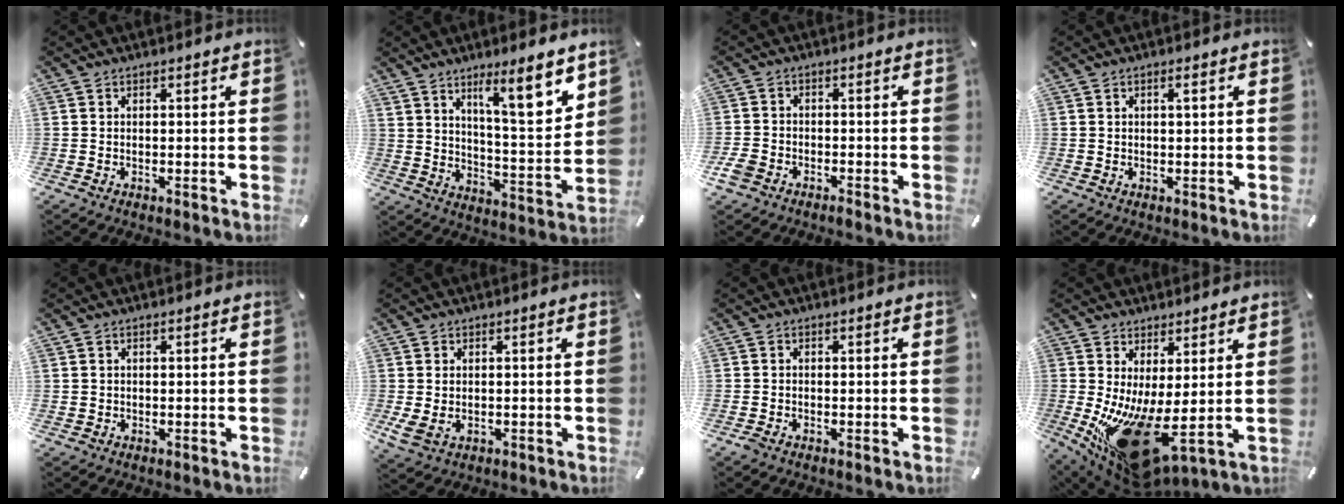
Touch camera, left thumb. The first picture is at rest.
{"total": 12.3, "force": [9.0, 2.7, 7.8], "torque": [-0.105, -0.070, 0.147]}
{"total": 3.8, "force": [-2.7, 2.2, 1.5], "torque": [-0.052, 0.004, -0.058]}
{"total": 1.2, "force": [0.4, 0.4, 1.1], "torque": [-0.022, 0.002, 0.007]}
{"total": 0.7, "force": [0.0, 0.7, -0.1], "torque": [0.002, 0.004, -0.001]}
{"total": 2.8, "force": [-0.2, 2.1, 1.9], "torque": [-0.049, -0.001, -0.005]}
{"total": 0.8, "force": [-0.7, 0.3, 0.3], "torque": [-0.007, -0.001, -0.013]}
{"total": 16.6, "force": [-3.2, 5.9, 15.2], "torque": [-0.211, -0.041, -0.027]}